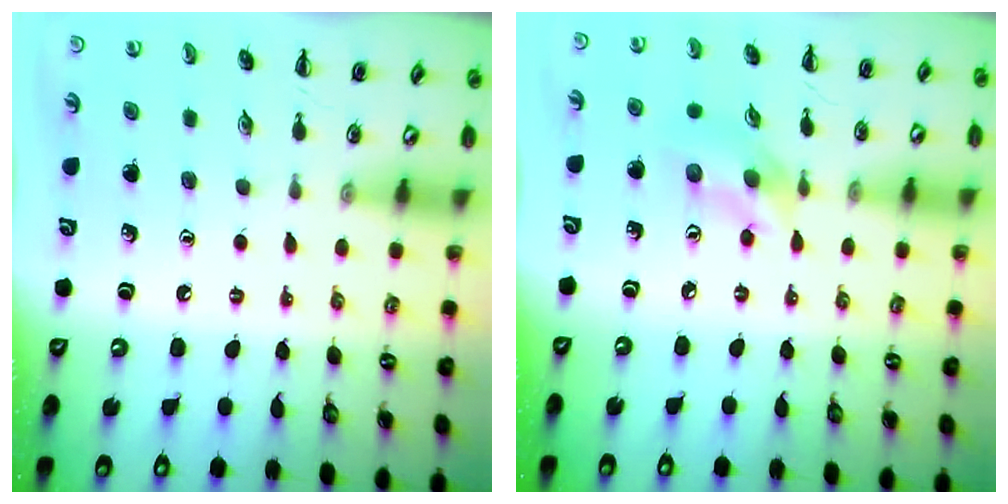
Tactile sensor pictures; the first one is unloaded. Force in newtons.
{"total": 6.9, "press": 6.8, "slide": 0.9}